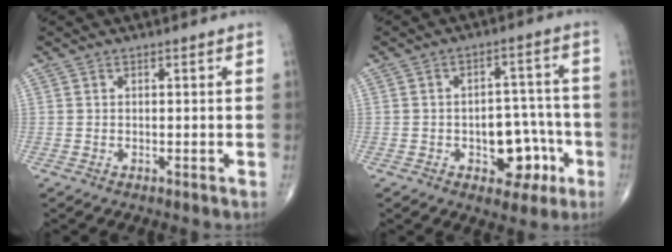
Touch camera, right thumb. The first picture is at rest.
{"total": 9.8, "force": [-3.4, 6.3, 6.7], "torque": [-0.047, 0.038, -0.040]}